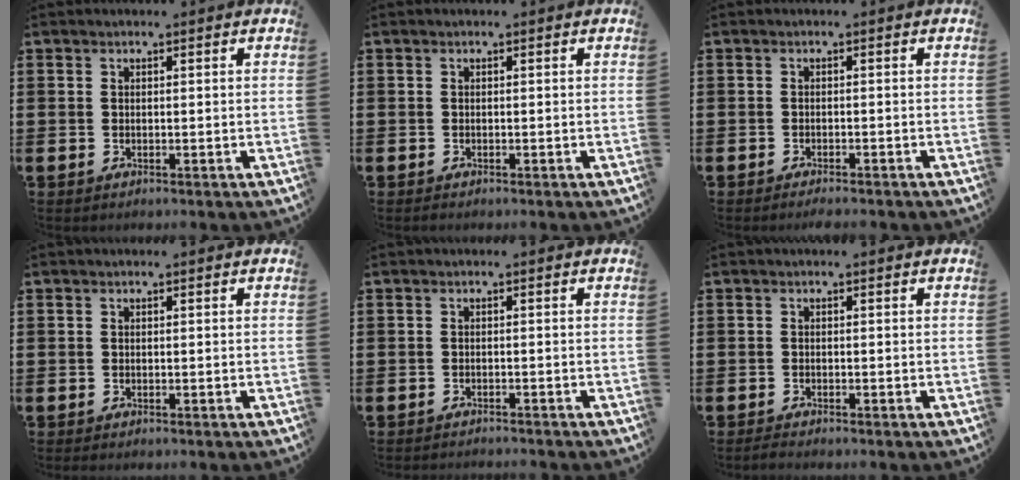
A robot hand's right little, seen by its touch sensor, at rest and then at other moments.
{"total": 0.0}
{"total": 0.9, "force": [-0.9, 0.0, 0.3], "torque": [-0.008, -0.002, -0.017]}
{"total": 0.0}
{"total": 0.8, "force": [-0.8, -0.1, -0.1], "torque": [0.001, 0.000, -0.016]}
{"total": 0.7, "force": [-0.6, 0.1, 0.4], "torque": [-0.009, -0.001, -0.012]}